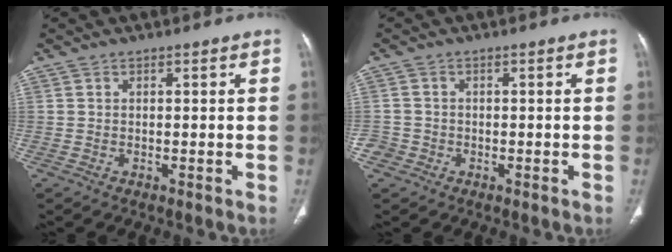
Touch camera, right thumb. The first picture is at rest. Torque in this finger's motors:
{"motor_torque": [0.15, 0.04, -0.16, 0.00, 0.03]}